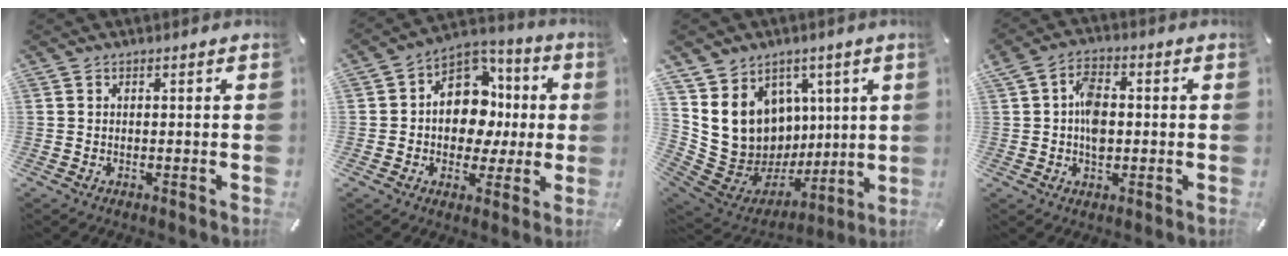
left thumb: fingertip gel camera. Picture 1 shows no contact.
{"total": 13.6, "force": [0.4, 11.4, 7.4], "torque": [-0.110, -0.007, 0.014]}
{"total": 14.8, "force": [3.2, 13.5, 5.1], "torque": [-0.103, -0.049, 0.087]}
{"total": 7.2, "force": [0.1, 4.7, 5.5], "torque": [-0.092, 0.004, 0.000]}